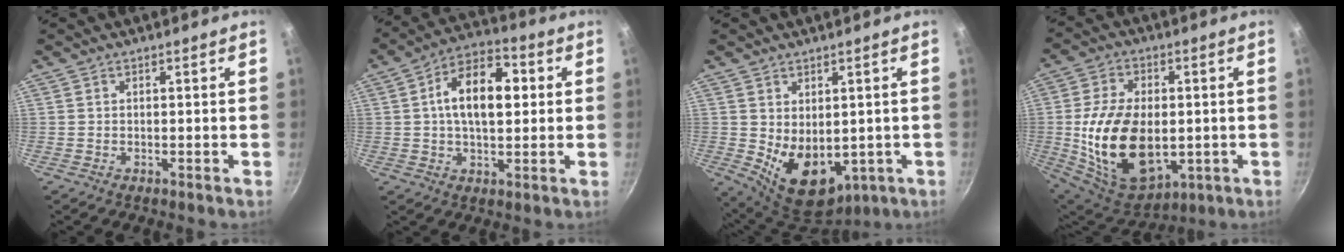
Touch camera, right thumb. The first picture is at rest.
{"total": 13.4, "force": [1.8, 7.5, 10.9], "torque": [-0.162, 0.019, 0.021]}
{"total": 12.9, "force": [-2.2, 8.1, 9.8], "torque": [-0.137, -0.015, -0.001]}
{"total": 21.0, "force": [-1.9, 12.7, 16.6], "torque": [-0.284, -0.009, -0.006]}